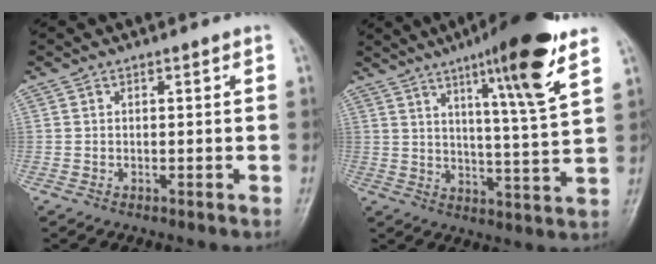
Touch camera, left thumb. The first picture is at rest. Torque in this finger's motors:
{"motor_torque": [0.54, 0.41, 1.61, -1.18, 0.11]}